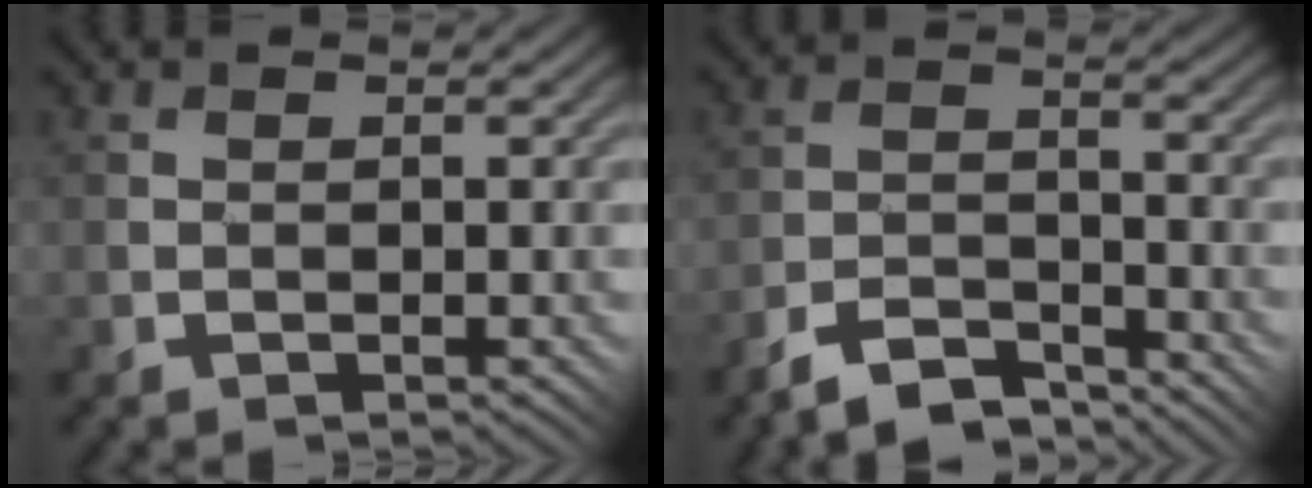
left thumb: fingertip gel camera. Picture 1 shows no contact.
{"total": 5.5, "force": [-4.9, 1.2, 2.1], "torque": [-0.033, 0.003, -0.101]}